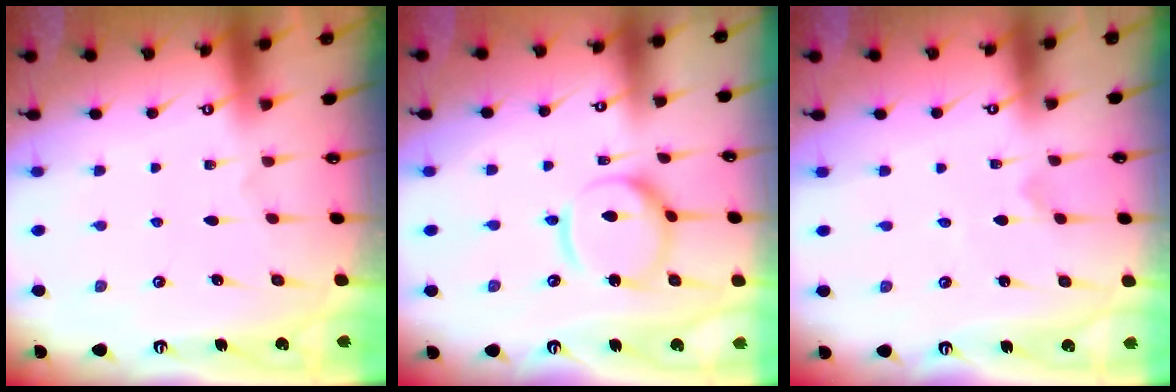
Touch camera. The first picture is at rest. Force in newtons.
{"total": 10.9, "press": 10.9, "slide": 1.1}
{"total": 0.0}